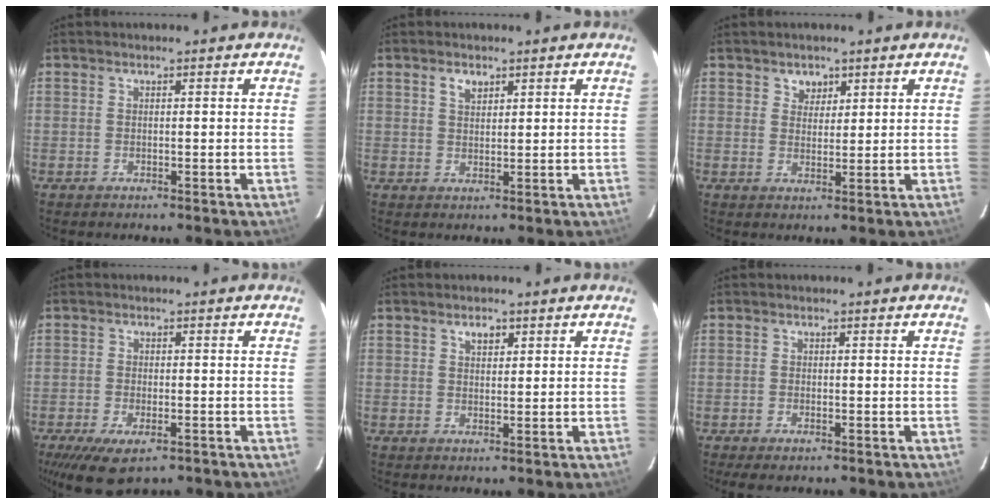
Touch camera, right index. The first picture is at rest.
{"total": 2.4, "force": [1.4, 1.5, 1.3], "torque": [-0.020, 0.005, 0.025]}
{"total": 2.8, "force": [1.7, 2.3, 0.5], "torque": [0.003, 0.002, 0.027]}
{"total": 8.6, "force": [-5.4, 3.7, 5.6], "torque": [-0.128, -0.031, -0.090]}
{"total": 2.2, "force": [1.2, 1.4, 1.2], "torque": [-0.016, 0.007, 0.020]}
{"total": 2.1, "force": [-1.6, 0.7, 1.2], "torque": [-0.031, -0.005, -0.030]}